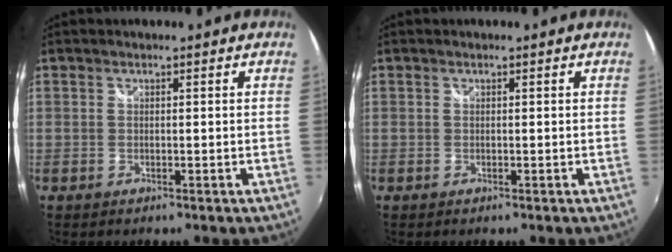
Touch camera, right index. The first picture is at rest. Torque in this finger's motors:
{"motor_torque": [0.00, 0.00, 0.00, 0.01]}